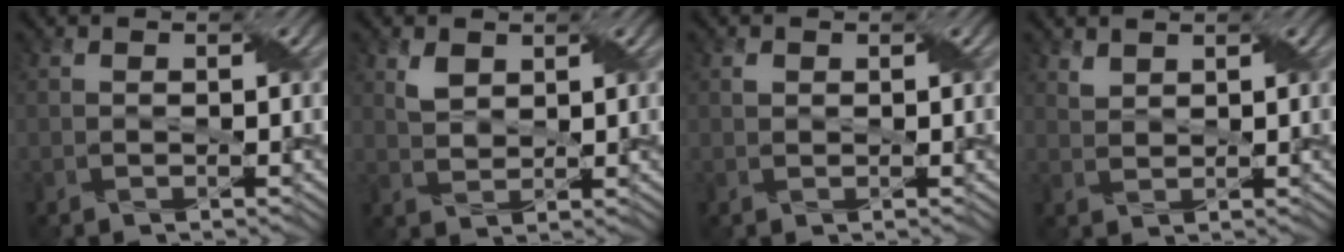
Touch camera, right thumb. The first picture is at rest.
{"total": 2.5, "force": [1.5, 1.6, 1.3], "torque": [-0.035, -0.003, 0.033]}
{"total": 0.6, "force": [0.3, 0.5, 0.2], "torque": [-0.007, -0.001, 0.007]}
{"total": 1.6, "force": [1.4, 0.6, 0.4], "torque": [-0.017, 0.001, 0.032]}